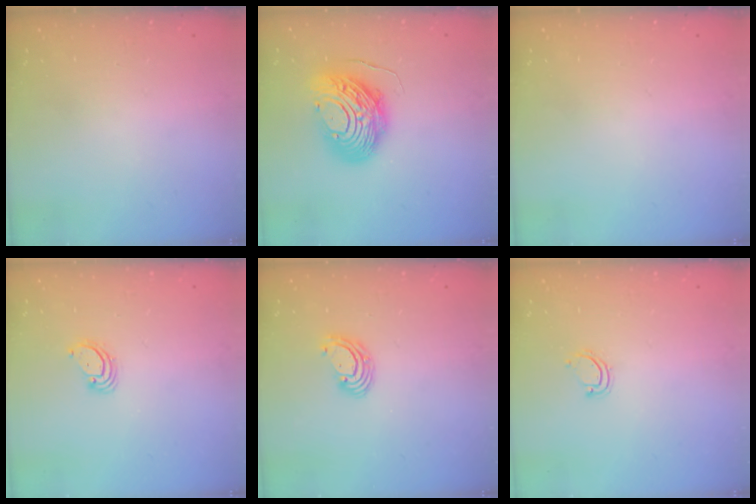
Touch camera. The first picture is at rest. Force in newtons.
{"total": 13.7, "press": 13.6, "slide": 1.4}
{"total": 0.0}
{"total": 3.4, "press": 3.4, "slide": 0.1}
{"total": 4.5, "press": 4.5, "slide": 0.3}
{"total": 3.7, "press": 3.7, "slide": 0.3}